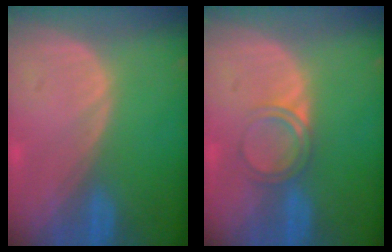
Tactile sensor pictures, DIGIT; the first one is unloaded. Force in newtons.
{"total": 3.0, "press": 3.0, "slide": 0.3}